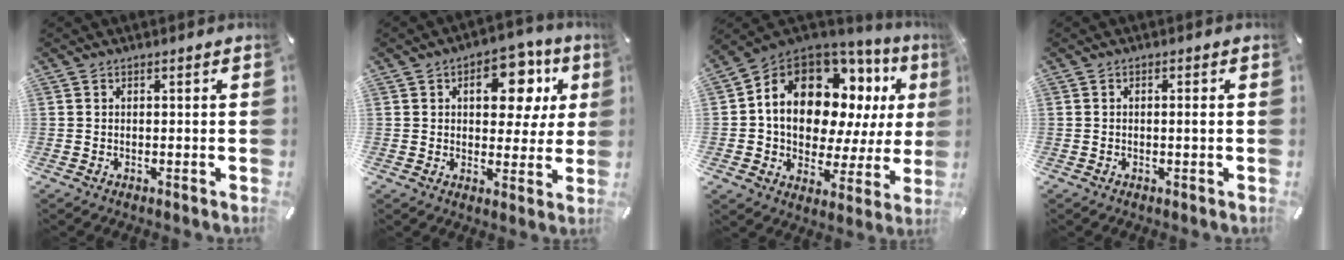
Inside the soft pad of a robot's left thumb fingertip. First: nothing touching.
{"total": 13.6, "force": [4.6, 8.2, 9.7], "torque": [-0.112, -0.011, 0.070]}
{"total": 16.5, "force": [6.4, 11.1, 10.5], "torque": [-0.195, -0.053, 0.105]}
{"total": 1.2, "force": [-0.1, 0.2, 1.2], "torque": [-0.022, 0.002, -0.003]}